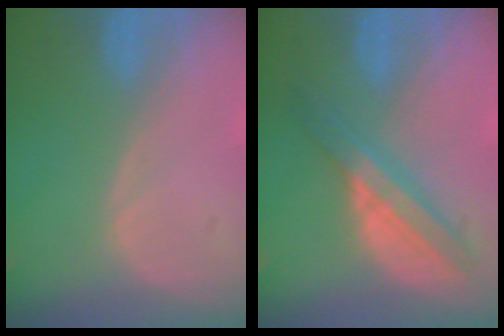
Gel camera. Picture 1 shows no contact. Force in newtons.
{"total": 6.2, "press": 6.2, "slide": 0.1}